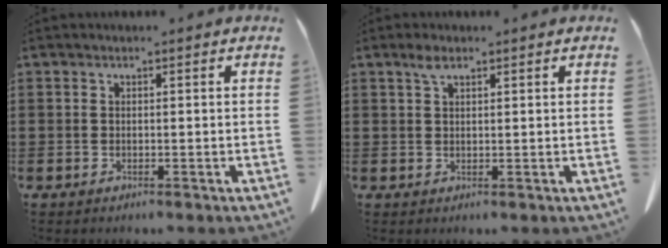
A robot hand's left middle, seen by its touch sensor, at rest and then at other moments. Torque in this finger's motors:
{"motor_torque": [0.85, 0.61, 0.05, 0.05]}